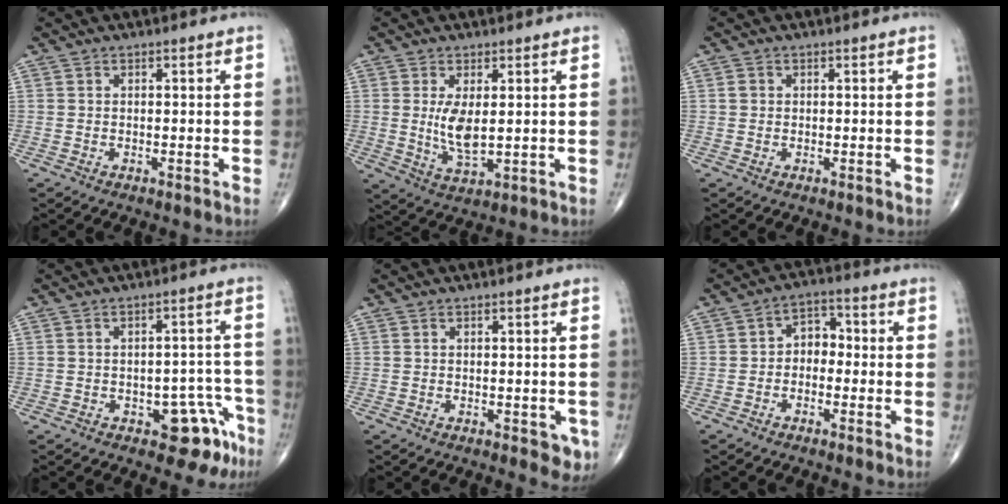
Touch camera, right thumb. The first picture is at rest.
{"total": 6.4, "force": [0.8, 2.6, 5.8], "torque": [-0.108, -0.020, 0.025]}
{"total": 1.0, "force": [0.1, 0.9, 0.4], "torque": [-0.004, 0.002, 0.002]}
{"total": 8.4, "force": [-4.5, 4.3, 5.7], "torque": [-0.031, 0.037, -0.052]}
{"total": 3.4, "force": [-1.1, 1.7, 2.7], "torque": [-0.008, -0.001, -0.011]}
{"total": 5.0, "force": [-0.7, 3.7, 3.3], "torque": [-0.028, 0.025, -0.027]}